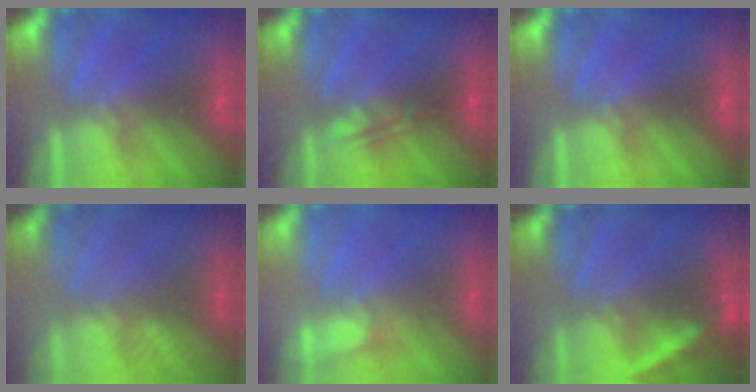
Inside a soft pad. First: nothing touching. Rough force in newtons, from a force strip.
{"total": 2.3}
{"total": 0.0}
{"total": 2.8}
{"total": 2.9}
{"total": 2.2}